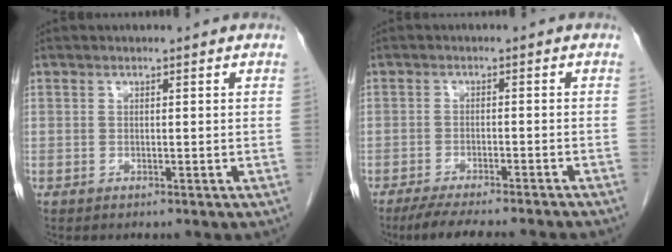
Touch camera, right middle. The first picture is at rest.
{"total": 11.2, "force": [-9.8, 0.5, 5.3], "torque": [-0.064, -0.015, -0.140]}